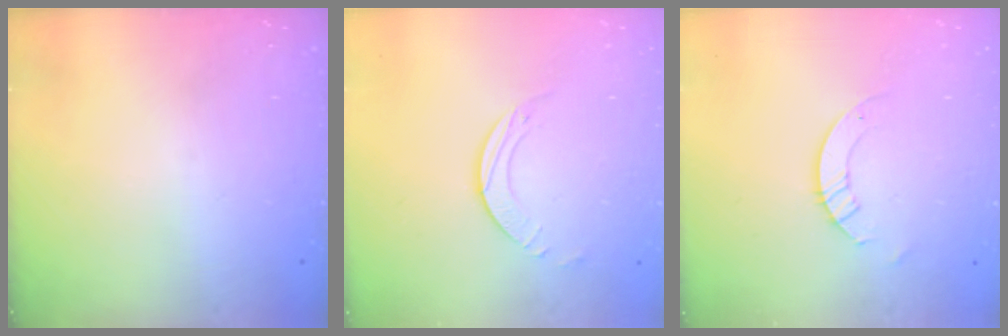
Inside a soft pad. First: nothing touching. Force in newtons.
{"total": 2.5, "press": 2.5, "slide": 0.2}
{"total": 2.6, "press": 2.6, "slide": 0.2}